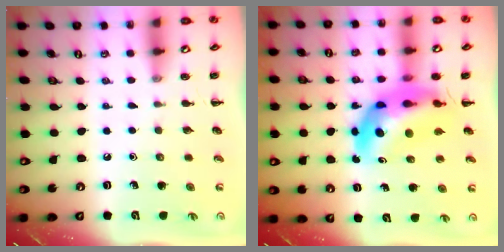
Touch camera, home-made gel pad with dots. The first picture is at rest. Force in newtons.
{"total": 13.4, "press": 12.8, "slide": 3.9}